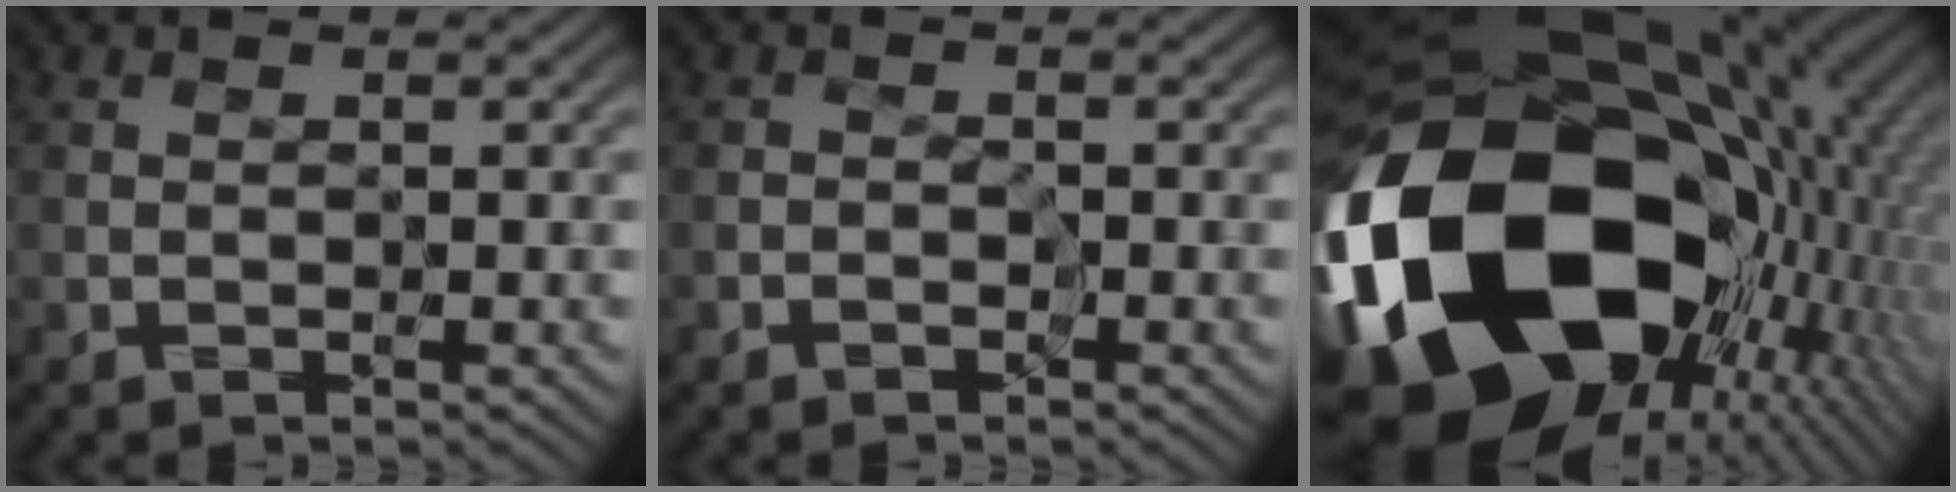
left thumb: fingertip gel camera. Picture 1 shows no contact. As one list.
[{"total": 0.8, "force": [-0.7, 0.2, 0.2], "torque": [-0.004, 0.004, -0.016]}, {"total": 23.3, "force": [-3.5, 17.2, 15.4], "torque": [-0.369, -0.063, -0.028]}]